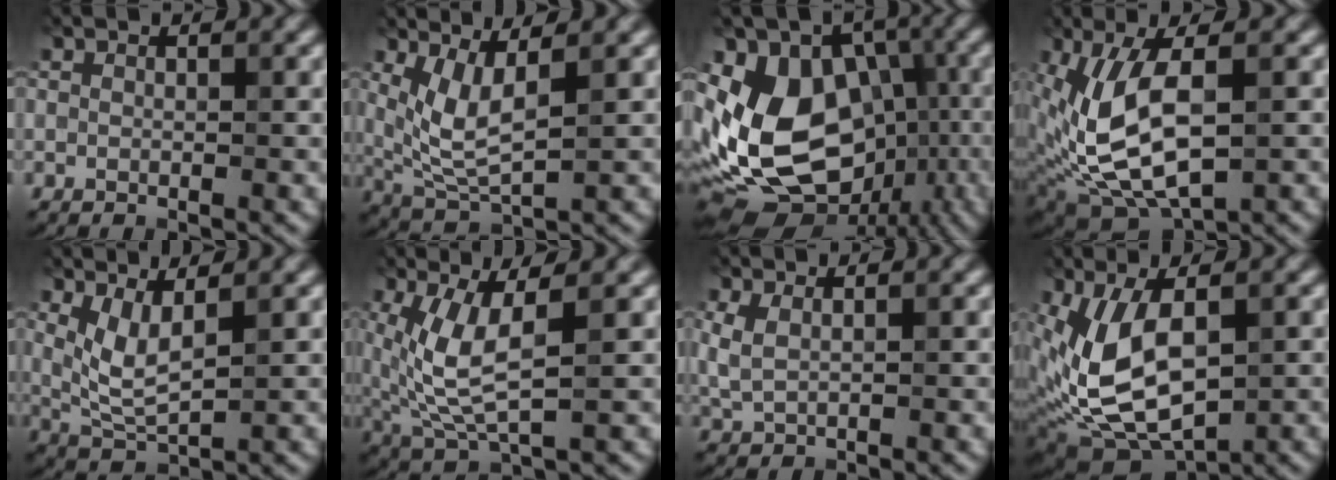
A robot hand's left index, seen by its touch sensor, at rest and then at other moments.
{"total": 3.8, "force": [0.9, 1.2, 3.5], "torque": [-0.088, -0.009, 0.038]}
{"total": 14.3, "force": [-2.7, 10.7, 9.1], "torque": [-0.162, -0.004, -0.031]}
{"total": 8.8, "force": [0.4, 3.6, 8.0], "torque": [-0.184, -0.001, 0.021]}
{"total": 3.0, "force": [0.9, 0.8, 2.7], "torque": [-0.069, -0.007, 0.034]}
{"total": 5.8, "force": [0.7, 1.8, 5.4], "torque": [-0.142, -0.012, 0.035]}
{"total": 1.6, "force": [0.5, 0.7, 1.4], "torque": [-0.042, 0.002, 0.023]}
{"total": 8.1, "force": [0.1, 4.2, 6.9], "torque": [-0.165, -0.010, 0.018]}